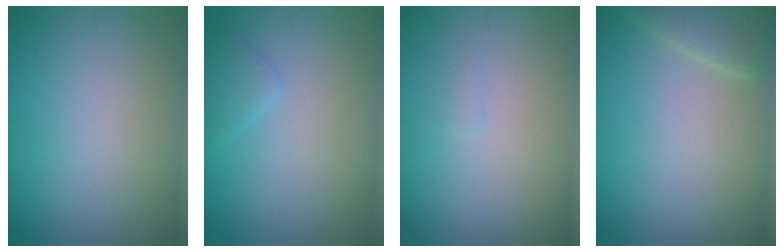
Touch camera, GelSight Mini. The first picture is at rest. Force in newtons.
{"total": 1.3, "press": 1.3, "slide": 0.1}
{"total": 0.5, "press": 0.5, "slide": 0.1}
{"total": 2.4, "press": 2.4, "slide": 0.0}